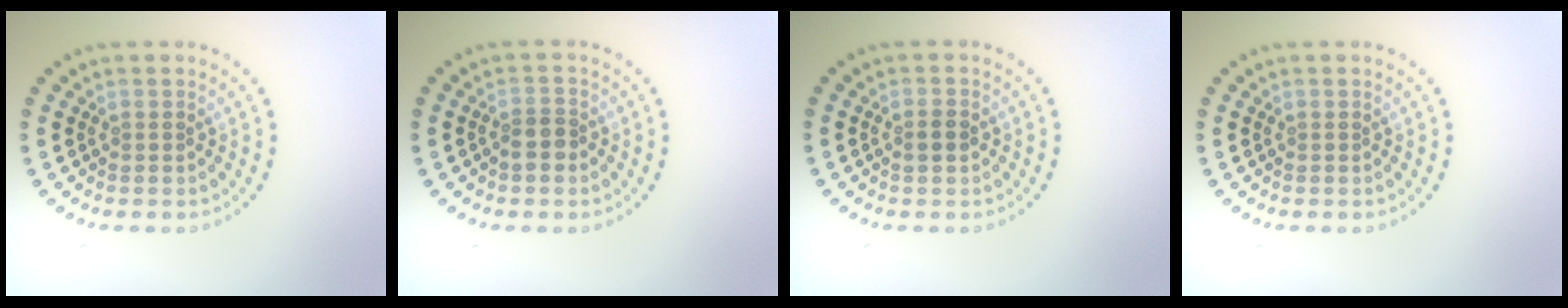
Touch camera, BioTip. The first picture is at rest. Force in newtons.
{"total": 2.0, "press": 1.7, "slide": 1.0}
{"total": 1.3, "press": 1.3, "slide": 0.1}
{"total": 0.0}